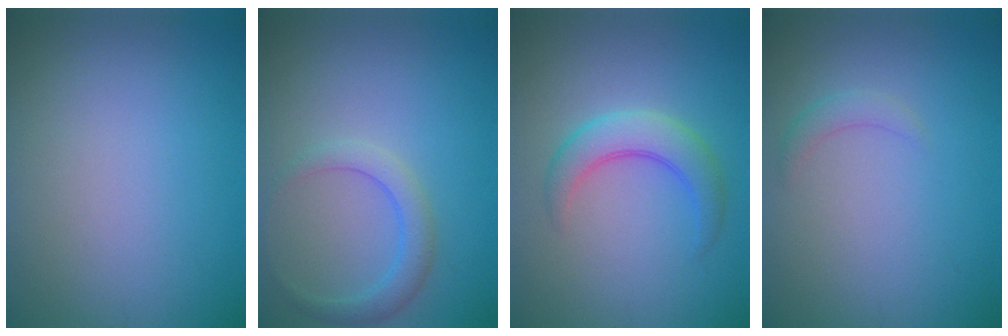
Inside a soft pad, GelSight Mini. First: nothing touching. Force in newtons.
{"total": 2.4, "press": 2.4, "slide": 0.1}
{"total": 3.8, "press": 3.8, "slide": 0.2}
{"total": 1.3, "press": 1.3, "slide": 0.1}